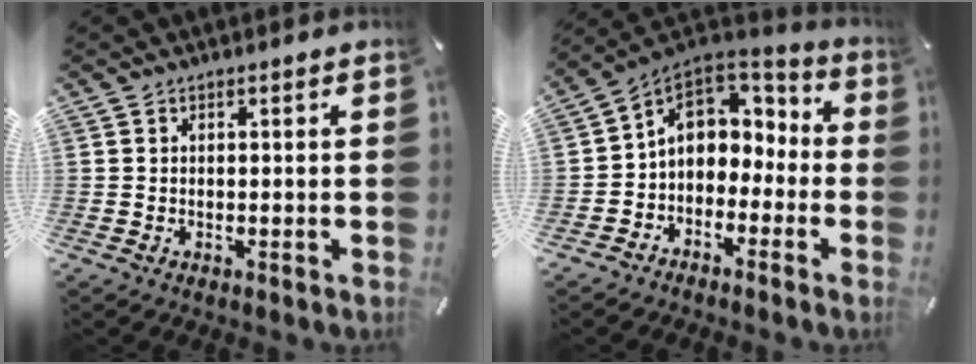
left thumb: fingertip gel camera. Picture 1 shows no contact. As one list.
[{"total": 7.8, "force": [0.8, 7.0, 3.4], "torque": [-0.070, 0.003, 0.020]}]